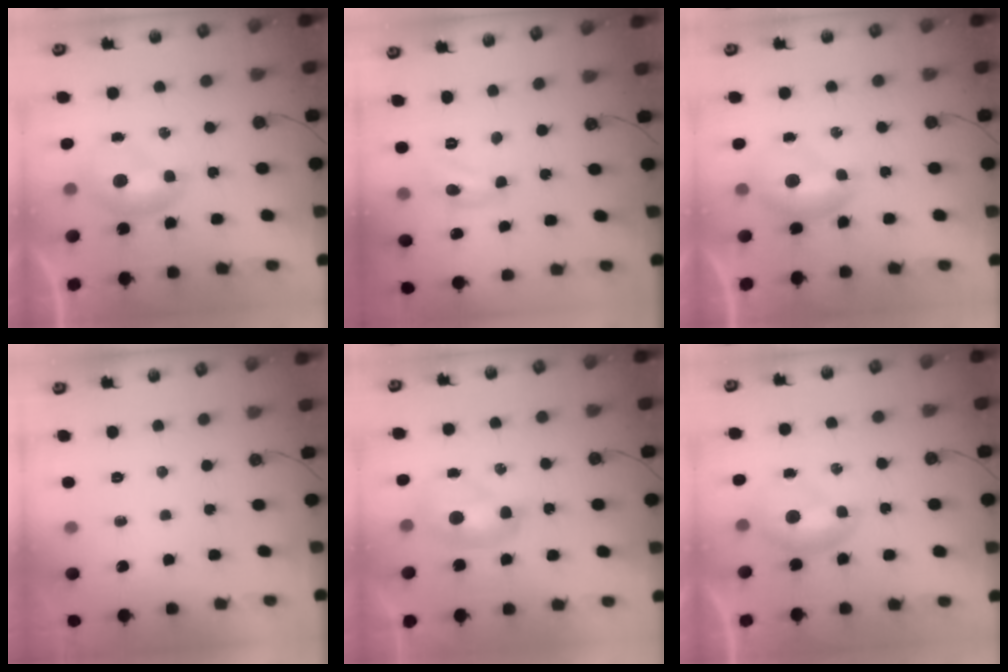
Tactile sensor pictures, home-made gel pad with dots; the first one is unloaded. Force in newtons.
{"total": 5.5, "press": 5.5, "slide": 0.3}
{"total": 0.5, "press": 0.2, "slide": 0.5}
{"total": 0.0}
{"total": 2.1, "press": 2.1, "slide": 0.2}
{"total": 0.0}